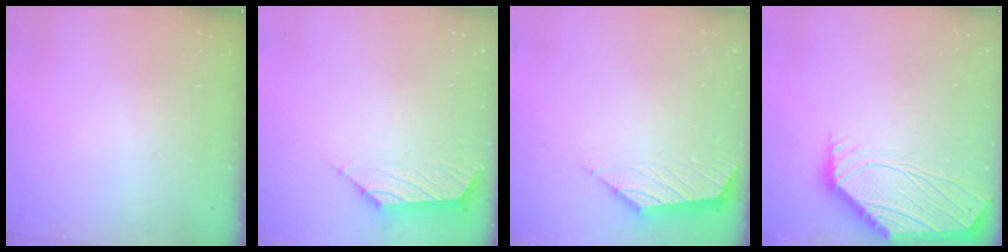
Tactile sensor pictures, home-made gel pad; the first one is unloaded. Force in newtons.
{"total": 1.5, "press": 1.4, "slide": 0.6}
{"total": 1.6, "press": 1.5, "slide": 0.5}
{"total": 0.0}